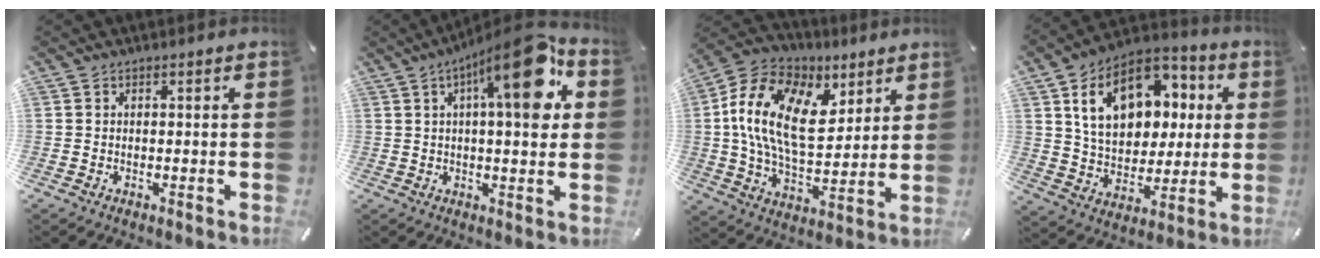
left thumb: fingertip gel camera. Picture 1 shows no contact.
{"total": 18.5, "force": [7.0, 5.7, 16.1], "torque": [-0.223, -0.031, 0.100]}
{"total": 18.5, "force": [5.6, 11.5, 13.4], "torque": [-0.276, -0.017, 0.103]}
{"total": 17.8, "force": [6.1, 13.1, 10.4], "torque": [-0.177, -0.011, 0.114]}